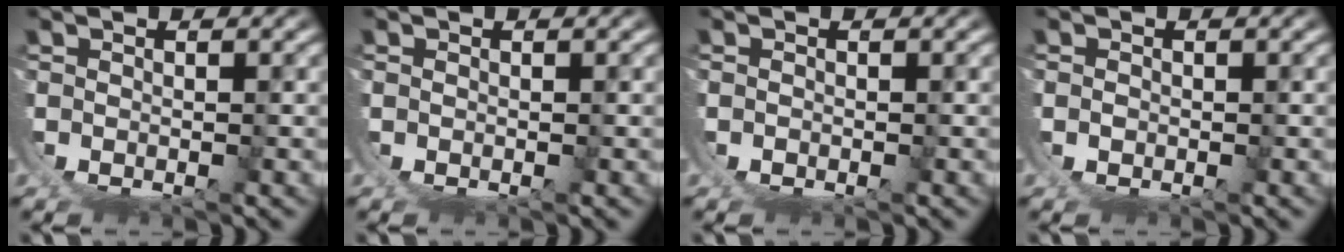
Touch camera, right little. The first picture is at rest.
{"total": 0.0}
{"total": 0.8, "force": [0.1, 0.8, 0.2], "torque": [-0.006, 0.001, 0.000]}
{"total": 1.1, "force": [0.4, 1.0, 0.2], "torque": [-0.007, 0.002, 0.004]}